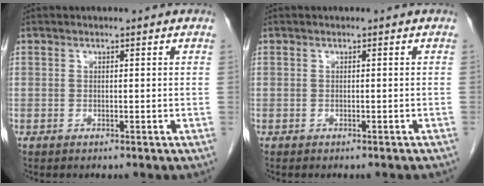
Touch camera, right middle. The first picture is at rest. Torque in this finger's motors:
{"motor_torque": [0.08, -0.04, 0.00, 0.01]}